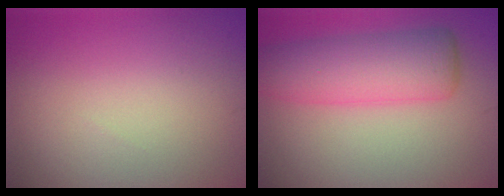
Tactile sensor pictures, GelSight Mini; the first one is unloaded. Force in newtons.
{"total": 6.3, "press": 6.3, "slide": 0.2}